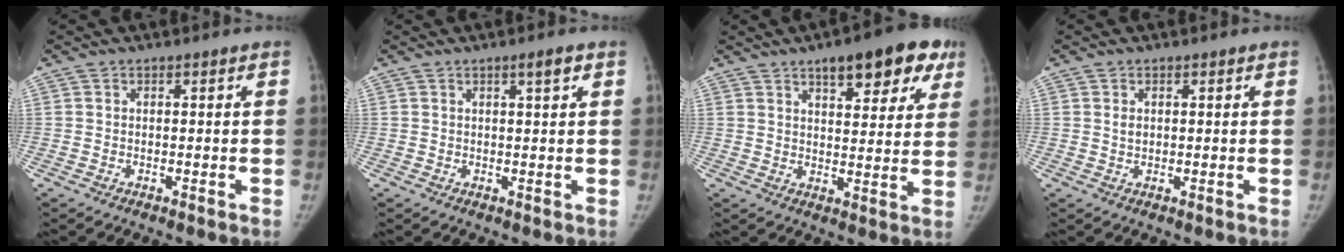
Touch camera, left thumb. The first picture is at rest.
{"total": 2.2, "force": [1.1, 0.2, 1.9], "torque": [-0.025, -0.004, 0.018]}
{"total": 14.4, "force": [8.3, 5.9, 10.1], "torque": [-0.079, -0.023, 0.107]}
{"total": 1.4, "force": [0.4, 1.0, 0.8], "torque": [-0.007, -0.003, 0.010]}